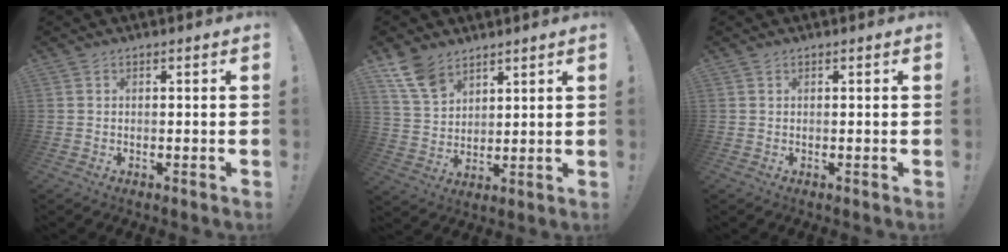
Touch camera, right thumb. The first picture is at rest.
{"total": 10.5, "force": [7.5, 5.9, 4.5], "torque": [-0.085, -0.038, 0.148]}
{"total": 0.0}